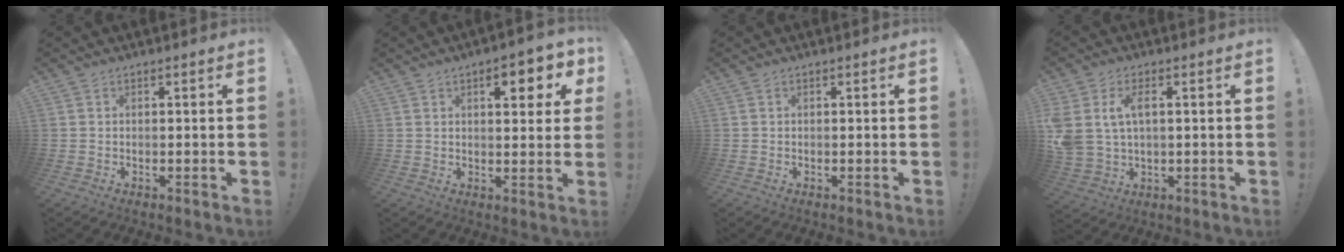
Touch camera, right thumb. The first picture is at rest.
{"total": 7.6, "force": [3.2, 2.7, 6.3], "torque": [-0.068, -0.011, 0.045]}
{"total": 0.0}
{"total": 8.3, "force": [2.9, 5.1, 5.8], "torque": [-0.124, -0.002, 0.056]}